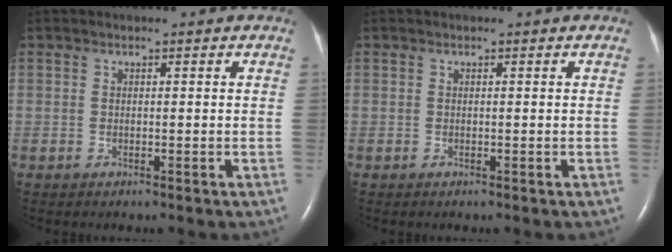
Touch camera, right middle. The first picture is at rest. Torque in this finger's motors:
{"motor_torque": [0.03, -0.07, 0.00, 0.00]}